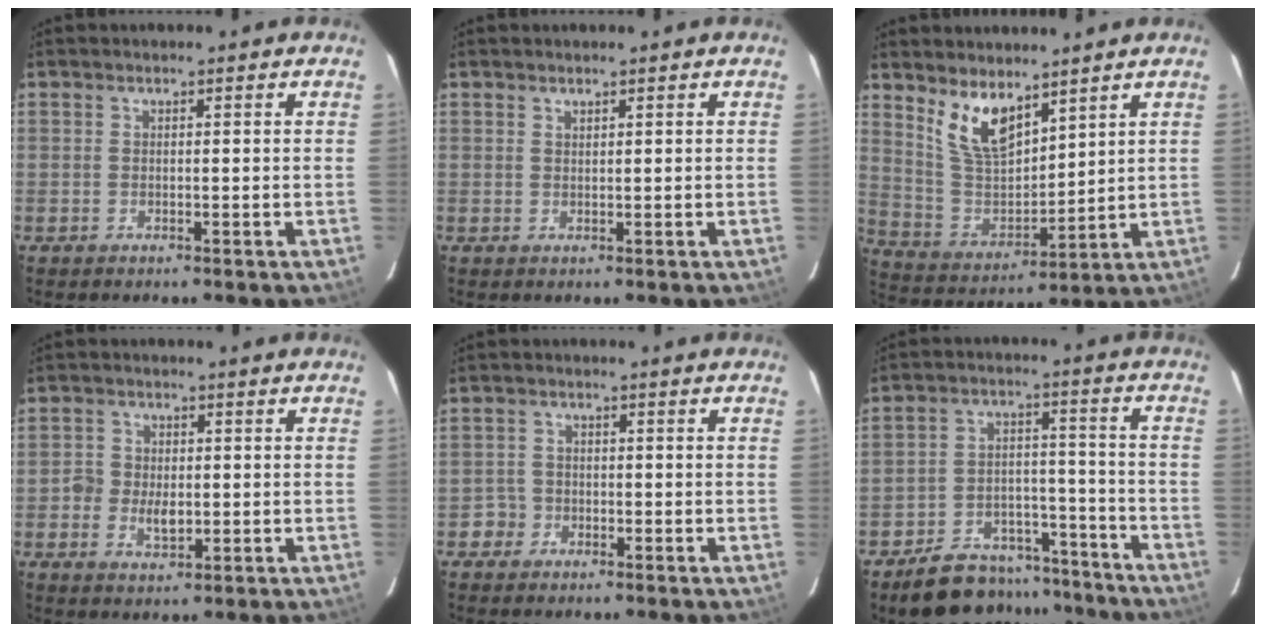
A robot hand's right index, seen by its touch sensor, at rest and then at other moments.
{"total": 0.6, "force": [0.6, 0.2, 0.1], "torque": [-0.002, 0.001, 0.011]}
{"total": 10.6, "force": [7.2, 4.4, 6.5], "torque": [-0.126, -0.005, 0.153]}
{"total": 4.3, "force": [-1.0, 3.4, 2.5], "torque": [-0.055, 0.003, -0.021]}
{"total": 2.7, "force": [-1.6, 2.2, -0.4], "torque": [0.008, 0.017, -0.027]}
{"total": 15.8, "force": [-13.4, 7.3, 4.1], "torque": [-0.091, 0.046, -0.179]}